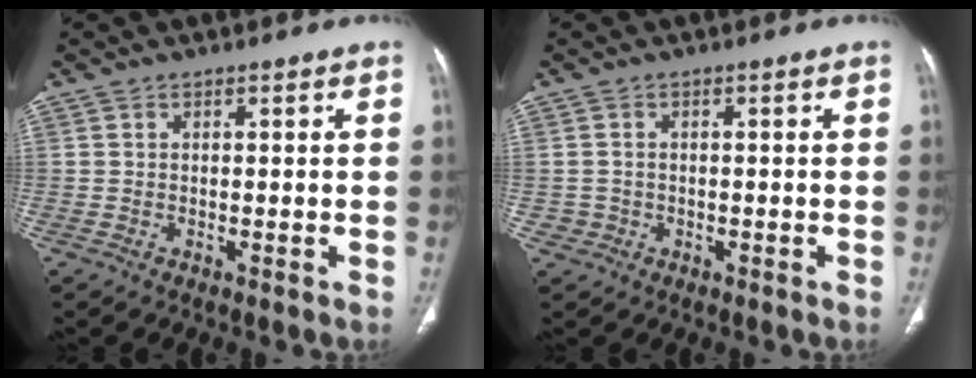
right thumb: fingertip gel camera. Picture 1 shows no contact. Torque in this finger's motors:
{"motor_torque": [0.20, 0.79, -0.26, -0.07, -0.04]}